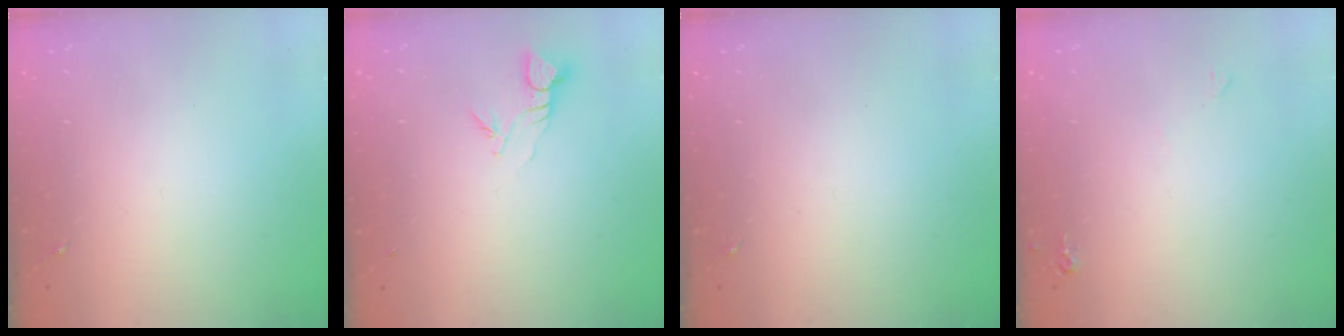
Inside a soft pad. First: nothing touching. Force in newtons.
{"total": 3.7, "press": 3.7, "slide": 0.2}
{"total": 0.0}
{"total": 3.8, "press": 3.8, "slide": 0.6}